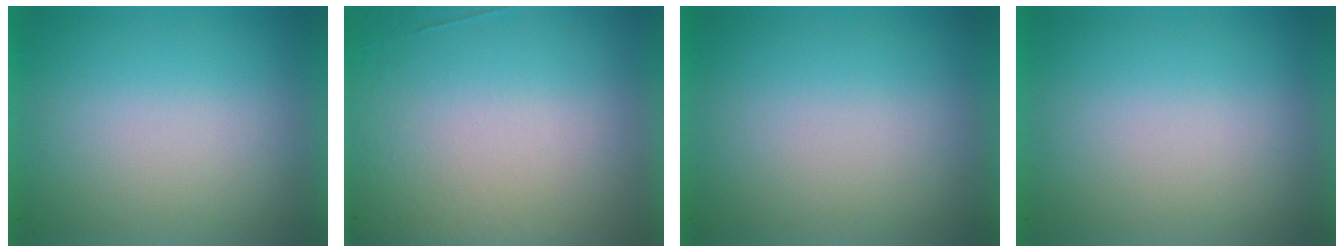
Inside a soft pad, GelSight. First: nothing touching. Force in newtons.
{"total": 4.5}
{"total": 10.6}
{"total": 0.0}